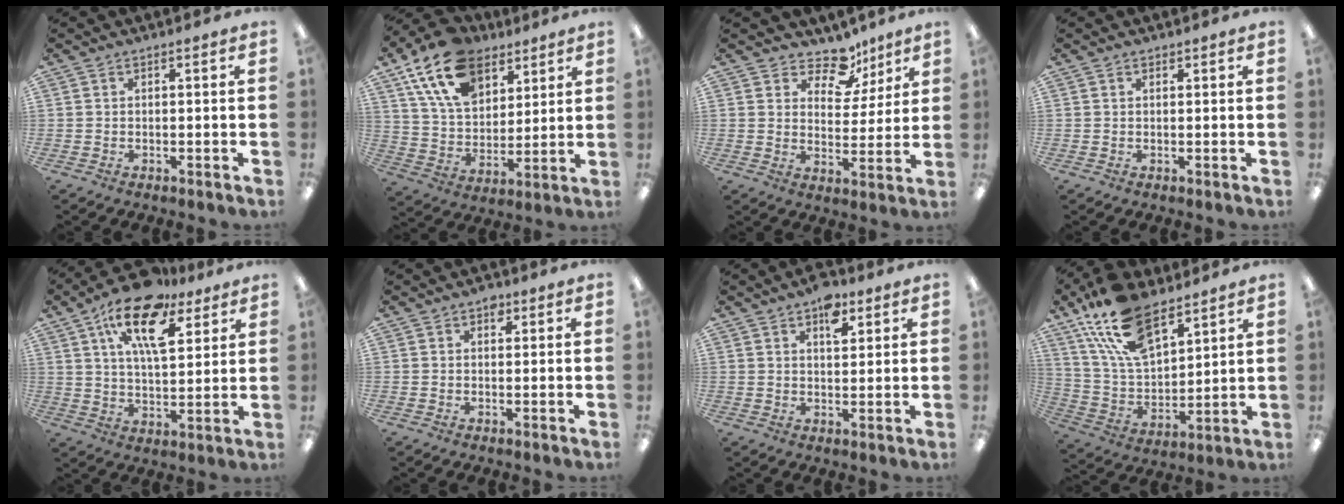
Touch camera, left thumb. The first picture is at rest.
{"total": 18.4, "force": [11.3, 11.0, 9.6], "torque": [-0.178, -0.039, 0.208]}
{"total": 9.9, "force": [7.4, 5.6, 3.4], "torque": [-0.051, -0.051, 0.135]}
{"total": 0.5, "force": [0.5, 0.3, 0.1], "torque": [-0.001, 0.002, 0.008]}
{"total": 17.2, "force": [10.2, 7.7, 11.5], "torque": [-0.192, -0.034, 0.175]}
{"total": 2.4, "force": [1.3, 1.6, 1.2], "torque": [-0.002, -0.004, 0.017]}
{"total": 6.7, "force": [4.0, 3.6, 3.9], "torque": [-0.039, -0.016, 0.064]}
{"total": 19.4, "force": [12.6, 9.5, 11.3], "torque": [-0.237, -0.058, 0.228]}